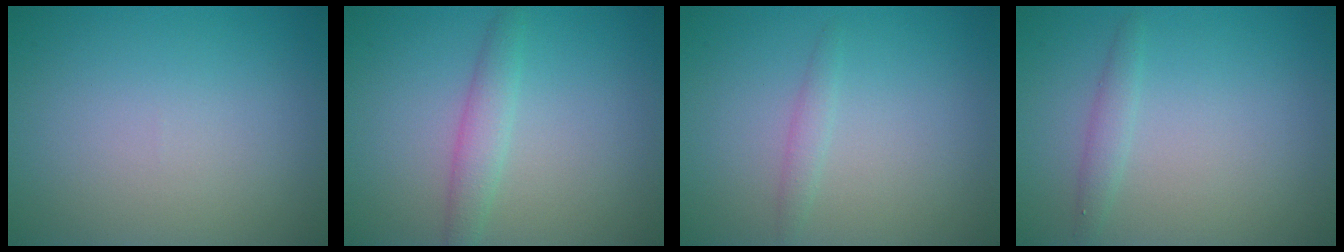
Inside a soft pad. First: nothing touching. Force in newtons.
{"total": 2.2, "press": 2.2, "slide": 0.0}
{"total": 1.0, "press": 1.0, "slide": 0.1}
{"total": 1.3, "press": 1.3, "slide": 0.1}